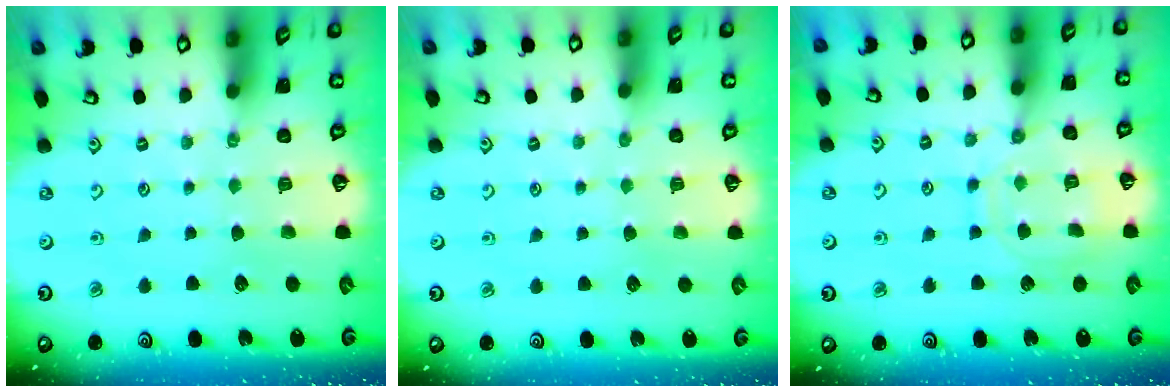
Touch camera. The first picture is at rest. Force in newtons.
{"total": 0.9, "press": 0.9, "slide": 0.1}
{"total": 11.8, "press": 11.8, "slide": 0.8}